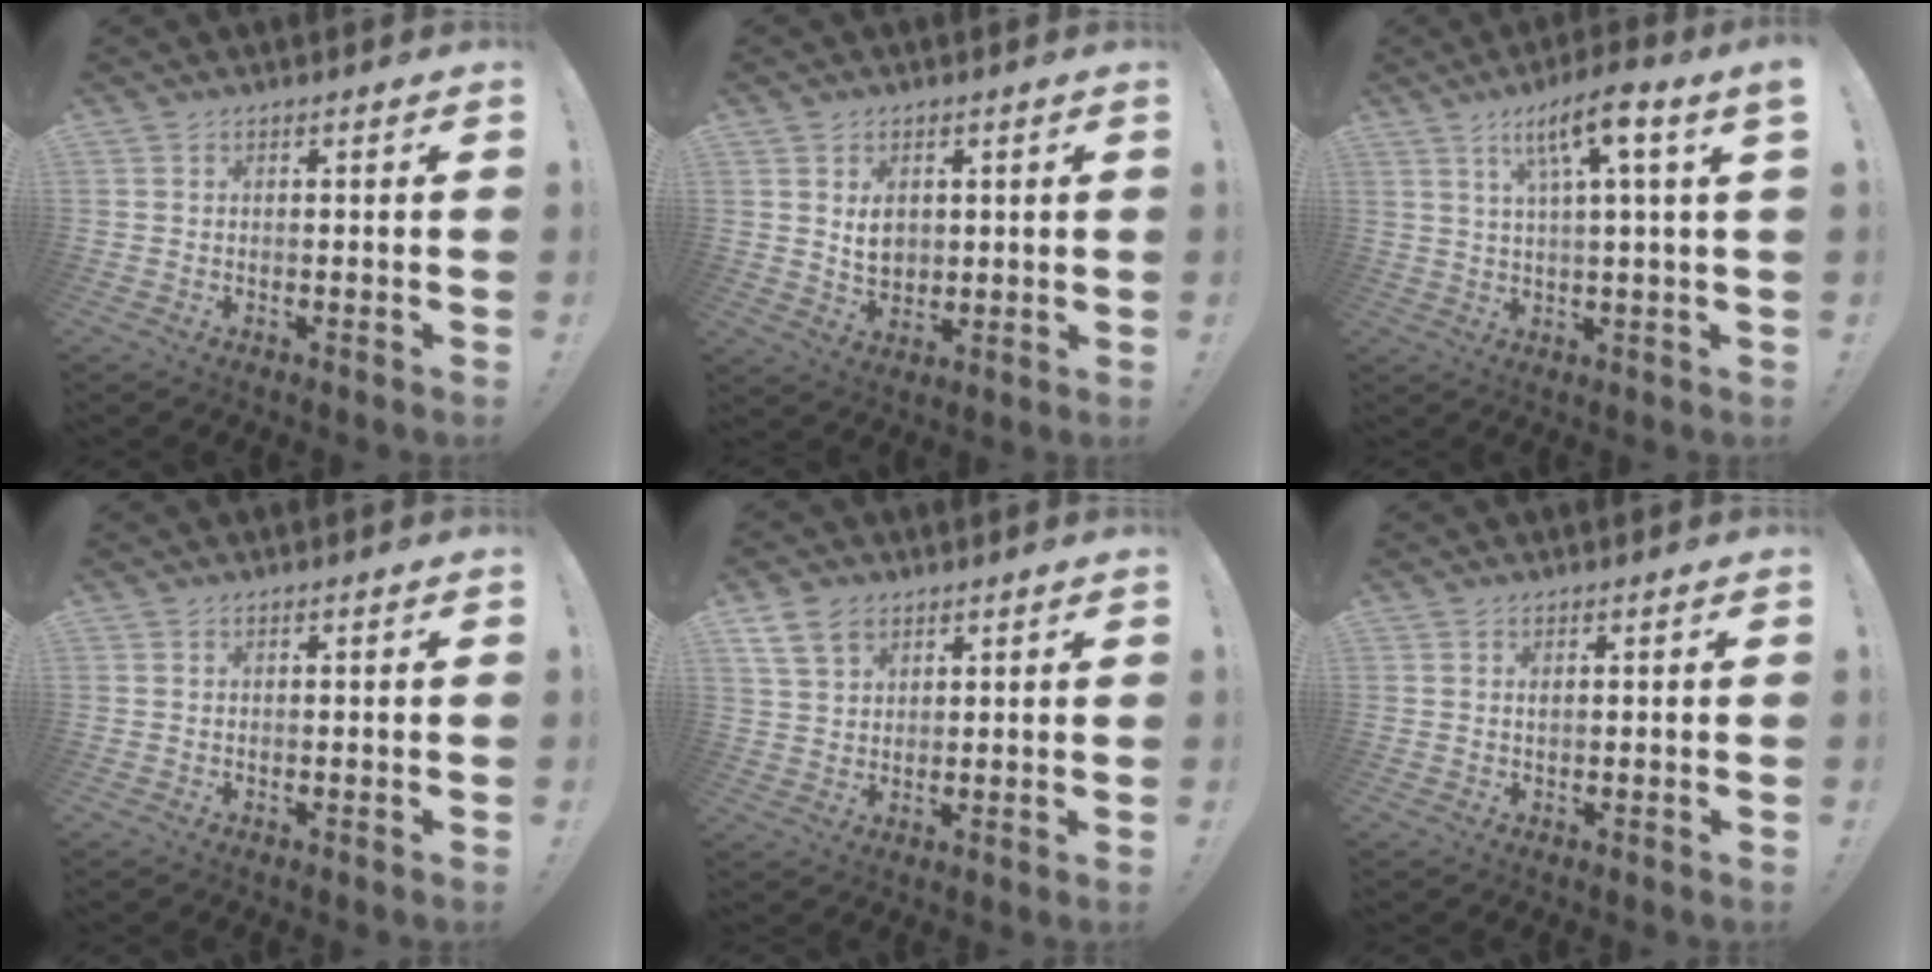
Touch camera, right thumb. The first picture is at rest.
{"total": 6.3, "force": [1.8, 5.2, 3.1], "torque": [-0.039, -0.007, 0.033]}
{"total": 10.1, "force": [4.3, -0.3, 9.1], "torque": [-0.150, -0.016, 0.057]}
{"total": 0.0}
{"total": 7.9, "force": [4.7, 5.3, 3.5], "torque": [-0.064, -0.010, 0.094]}
{"total": 0.9, "force": [0.5, 0.3, 0.7], "torque": [-0.015, 0.000, 0.008]}